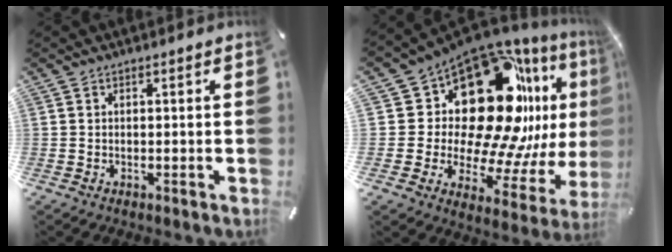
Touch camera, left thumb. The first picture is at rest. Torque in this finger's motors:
{"motor_torque": [2.53, 2.48, 1.88, -0.89, 0.32]}